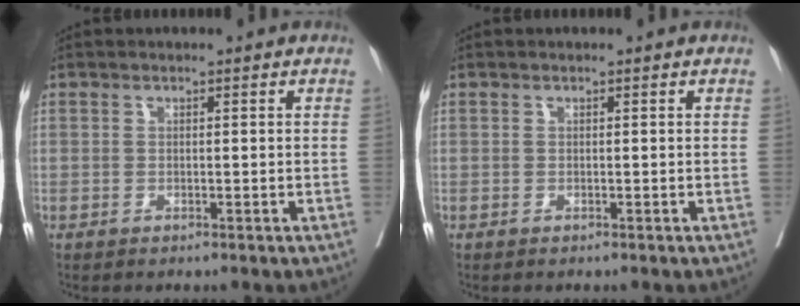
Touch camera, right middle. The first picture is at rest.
{"total": 0.0}